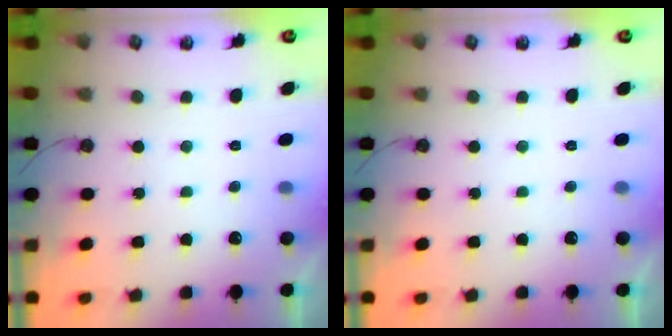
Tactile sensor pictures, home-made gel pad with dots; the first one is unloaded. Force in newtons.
{"total": 0.0}